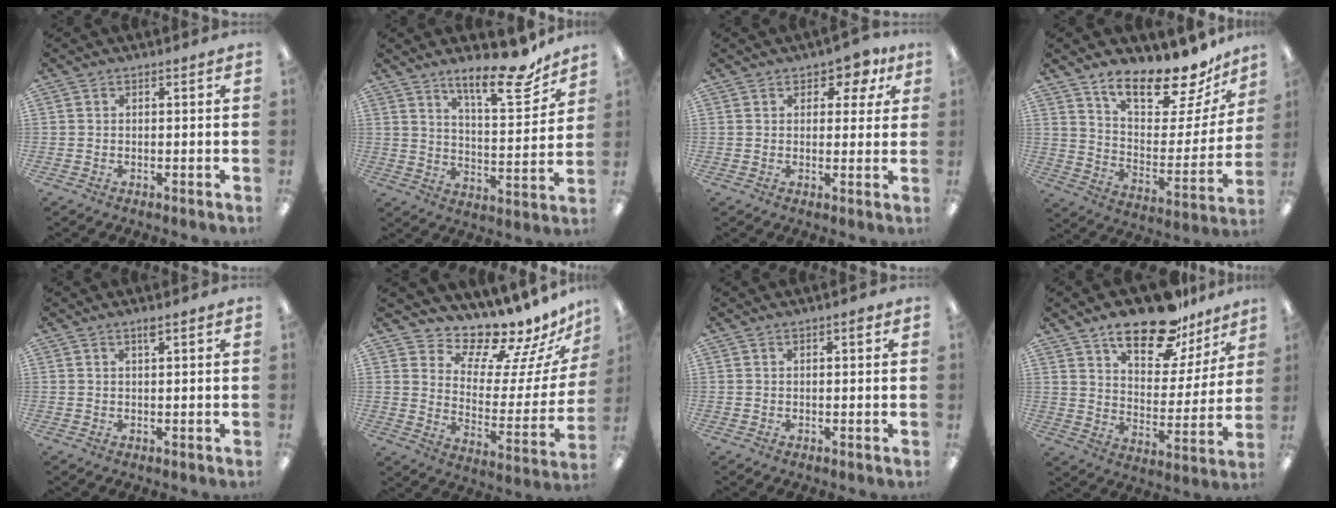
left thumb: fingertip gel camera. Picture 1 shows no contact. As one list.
[{"total": 16.4, "force": [12.4, 4.2, 9.9], "torque": [-0.145, -0.080, 0.201]}, {"total": 4.8, "force": [2.7, 3.1, 2.5], "torque": [-0.028, -0.007, 0.043]}, {"total": 16.9, "force": [14.2, 5.2, 7.5], "torque": [-0.117, -0.114, 0.241]}, {"total": 1.6, "force": [1.2, 0.2, 1.0], "torque": [-0.023, 0.000, 0.022]}, {"total": 14.6, "force": [13.9, 3.5, 3.2], "torque": [-0.043, -0.142, 0.233]}, {"total": 1.1, "force": [0.8, 0.4, 0.7], "torque": [-0.007, -0.003, 0.012]}, {"total": 18.6, "force": [13.9, 7.7, 9.7], "torque": [-0.154, -0.082, 0.239]}]